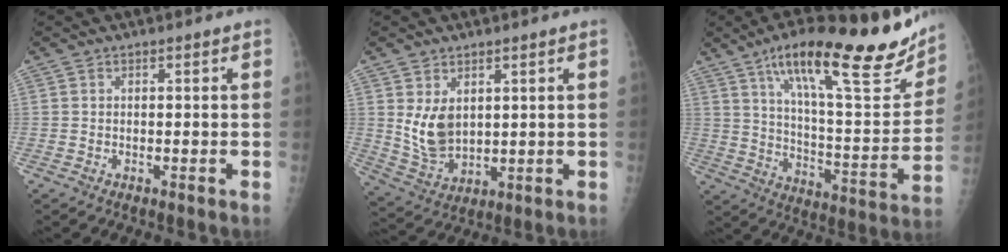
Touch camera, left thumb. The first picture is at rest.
{"total": 7.8, "force": [2.2, 5.2, 5.4], "torque": [-0.082, -0.022, 0.062]}
{"total": 27.4, "force": [17.5, 6.9, 19.9], "torque": [-0.264, -0.056, 0.275]}